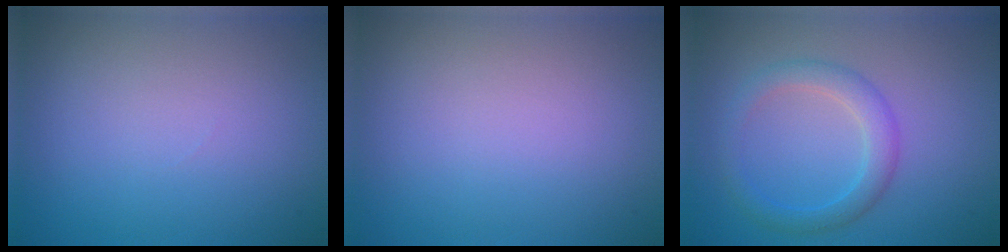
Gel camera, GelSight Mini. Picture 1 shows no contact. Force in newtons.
{"total": 0.0}
{"total": 2.8, "press": 2.8, "slide": 0.2}